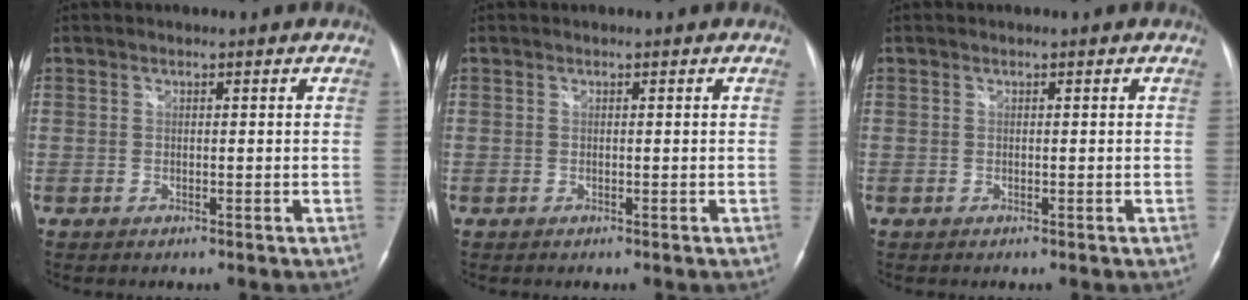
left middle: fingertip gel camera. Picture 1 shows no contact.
{"total": 0.0}
{"total": 0.0}